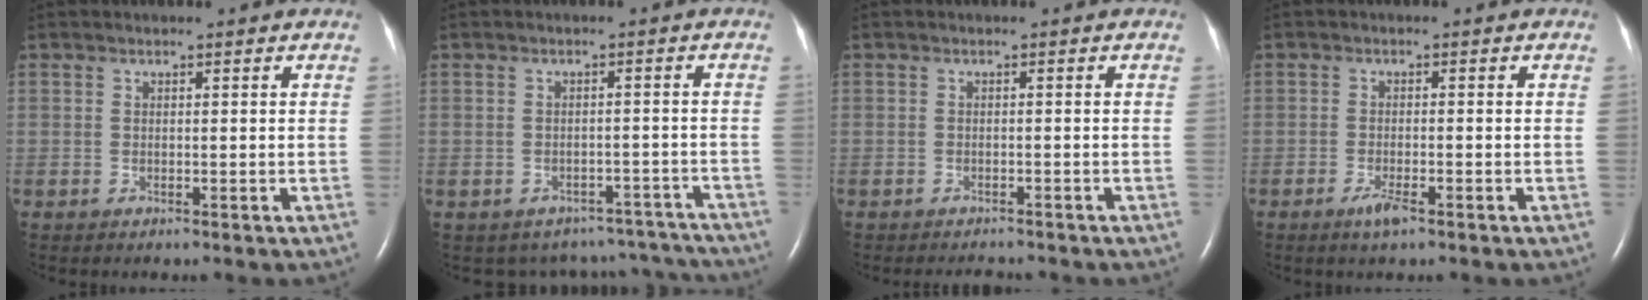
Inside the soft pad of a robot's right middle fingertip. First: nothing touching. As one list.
[{"total": 11.5, "force": [-10.4, 4.9, 0.6], "torque": [-0.003, 0.037, -0.105]}, {"total": 3.1, "force": [-3.0, 0.8, 0.8], "torque": [-0.012, -0.005, -0.035]}, {"total": 2.3, "force": [-1.5, 0.3, 1.7], "torque": [-0.039, -0.003, -0.029]}]